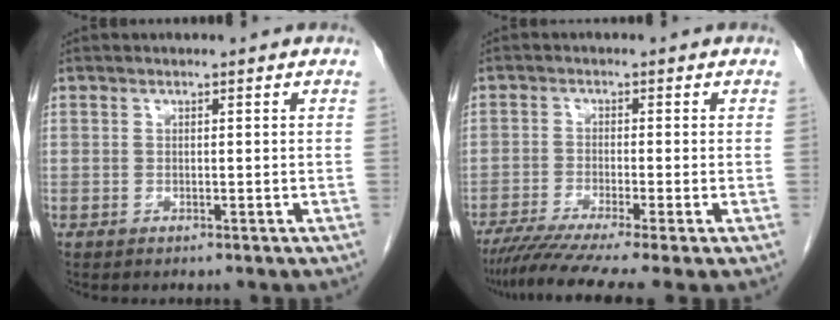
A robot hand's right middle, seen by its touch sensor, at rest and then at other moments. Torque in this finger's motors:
{"motor_torque": [1.12, -1.02, 0.18, 0.10]}